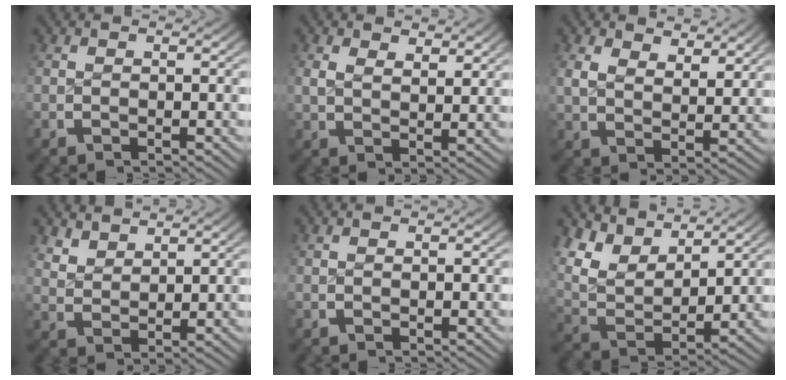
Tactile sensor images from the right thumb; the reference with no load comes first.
{"total": 2.6, "force": [1.8, 1.1, 1.5], "torque": [-0.025, -0.010, 0.041]}
{"total": 3.5, "force": [2.5, 1.6, 2.0], "torque": [-0.033, -0.013, 0.054]}
{"total": 2.8, "force": [2.5, 1.0, 0.8], "torque": [-0.012, -0.005, 0.057]}
{"total": 0.0}
{"total": 8.8, "force": [2.7, 5.9, 6.0], "torque": [-0.148, -0.024, 0.057]}